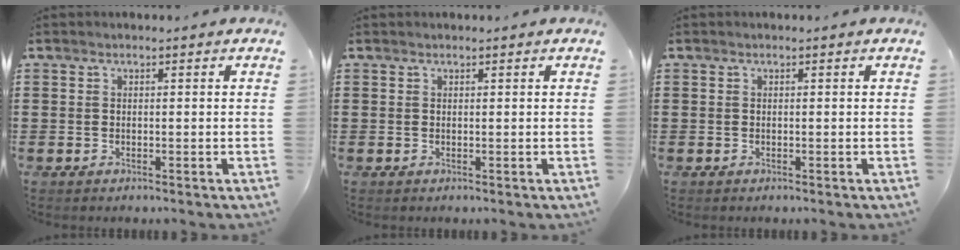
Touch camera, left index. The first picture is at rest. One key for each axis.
{"total": 0.0}
{"total": 0.0}